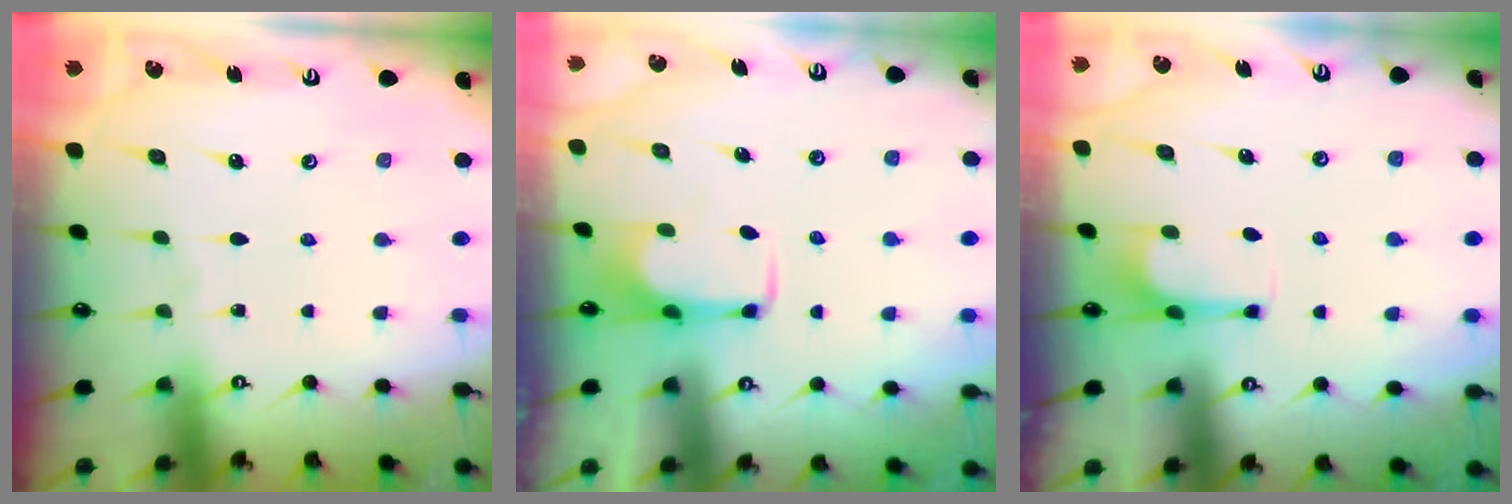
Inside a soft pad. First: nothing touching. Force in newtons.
{"total": 2.1, "press": 2.0, "slide": 0.7}
{"total": 4.0, "press": 3.9, "slide": 1.0}